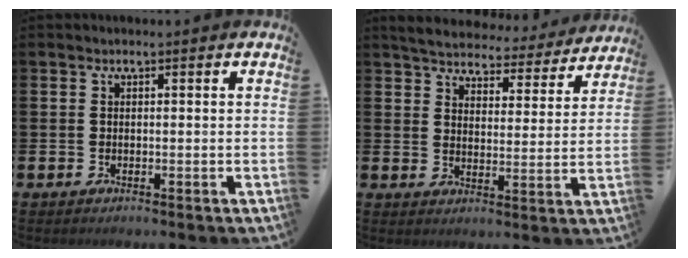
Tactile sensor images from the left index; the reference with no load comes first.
{"total": 5.7, "force": [5.5, 1.0, 0.9], "torque": [-0.040, -0.040, 0.093]}